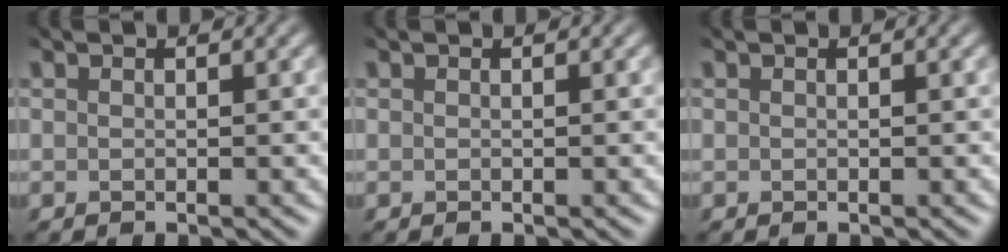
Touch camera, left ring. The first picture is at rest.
{"total": 0.0}
{"total": 0.0}